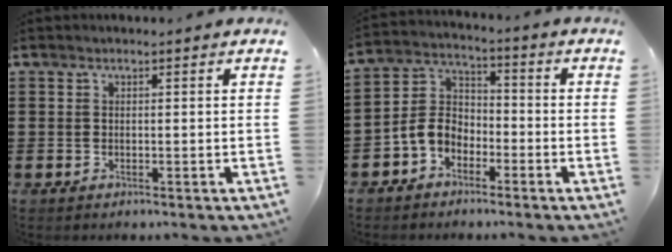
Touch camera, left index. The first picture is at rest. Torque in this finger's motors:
{"motor_torque": [1.17, 0.97, 0.29, 0.10]}